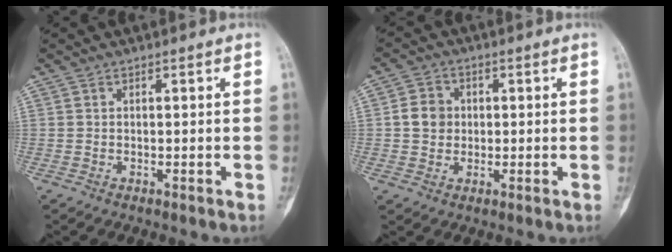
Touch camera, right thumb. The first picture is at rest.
{"total": 5.3, "force": [0.4, 4.7, 2.4], "torque": [-0.024, 0.006, 0.002]}